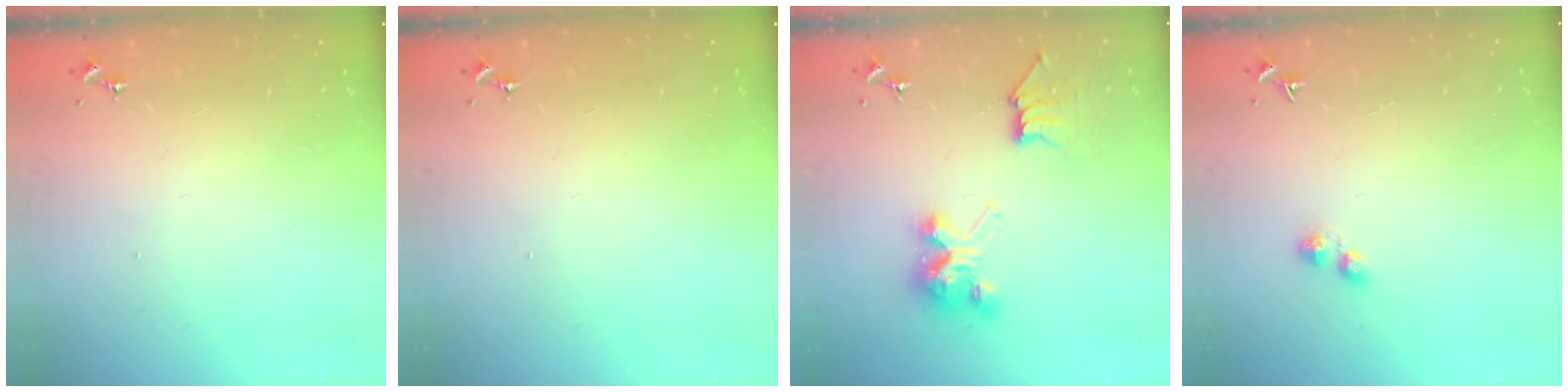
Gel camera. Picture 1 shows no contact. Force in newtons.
{"total": 0.0}
{"total": 8.2, "press": 8.2, "slide": 0.1}
{"total": 2.5, "press": 2.5, "slide": 0.4}